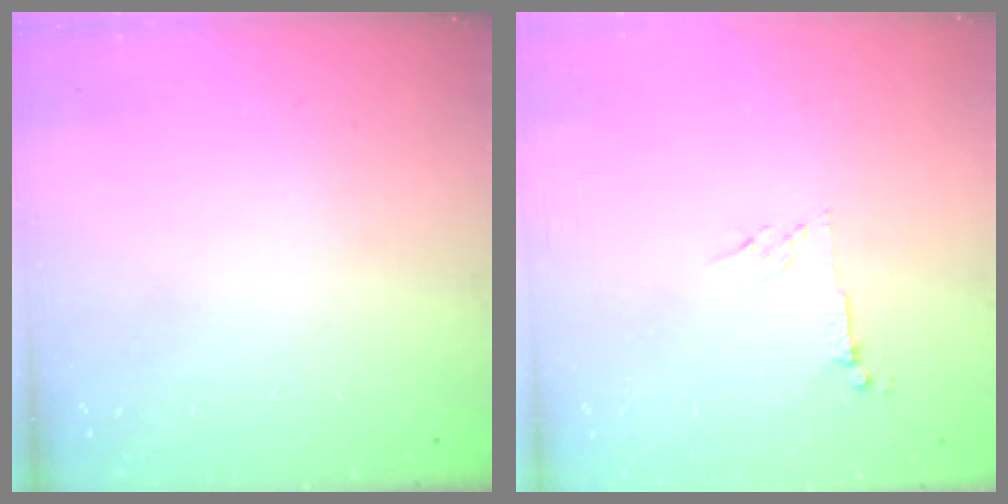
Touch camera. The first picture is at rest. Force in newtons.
{"total": 5.0, "press": 4.9, "slide": 0.4}